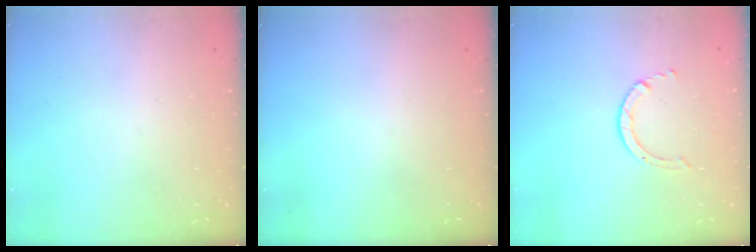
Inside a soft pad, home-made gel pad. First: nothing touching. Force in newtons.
{"total": 0.0}
{"total": 2.5, "press": 2.4, "slide": 0.3}